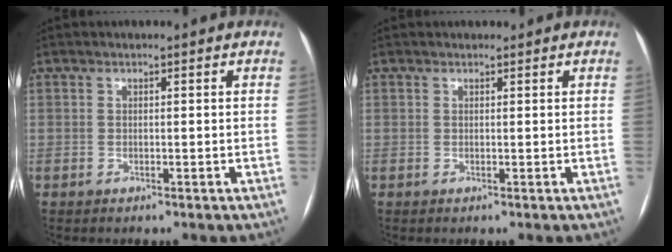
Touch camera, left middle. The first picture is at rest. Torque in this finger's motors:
{"motor_torque": [-0.21, 0.20, -0.13, -0.01]}